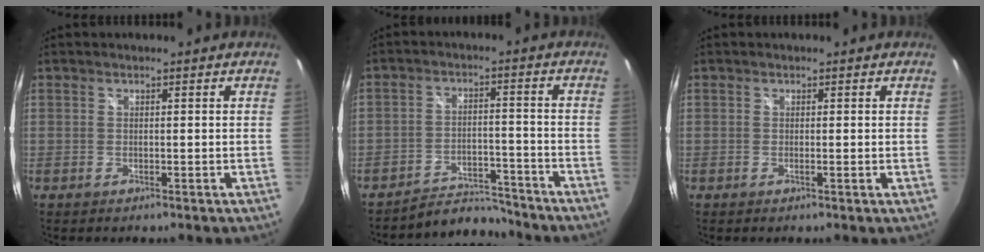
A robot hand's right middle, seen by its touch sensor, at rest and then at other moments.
{"total": 6.9, "force": [-6.7, 1.2, -0.5], "torque": [-0.007, 0.020, -0.107]}
{"total": 0.9, "force": [0.5, -0.3, 0.6], "torque": [-0.008, 0.000, 0.009]}